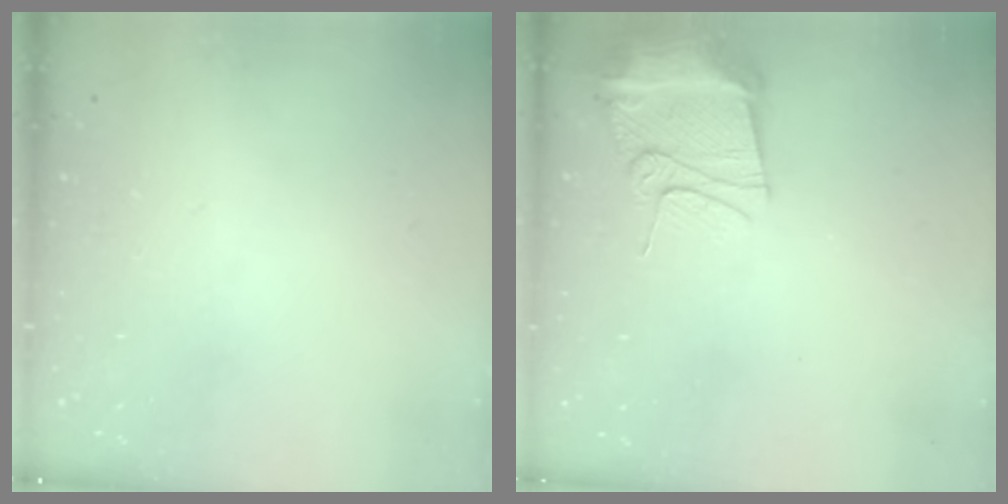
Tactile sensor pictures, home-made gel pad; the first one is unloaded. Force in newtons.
{"total": 12.1, "press": 12.0, "slide": 1.4}